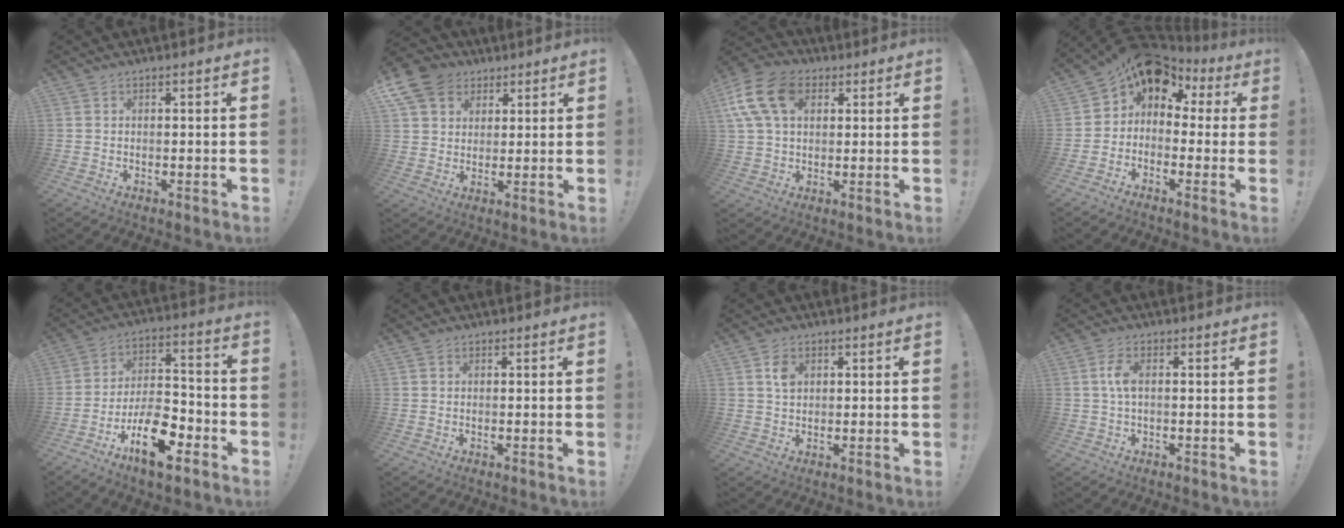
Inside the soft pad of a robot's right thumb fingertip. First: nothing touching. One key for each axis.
{"total": 11.2, "fx": 5.4, "fy": 8.9, "fz": 4.1, "tx": -0.073, "ty": -0.033, "tz": 0.109}
{"total": 15.5, "fx": 5.5, "fy": 10.5, "fz": 10.0, "tx": -0.195, "ty": -0.011, "tz": 0.107}
{"total": 7.8, "fx": 3.8, "fy": 5.7, "fz": 3.7, "tx": -0.053, "ty": -0.030, "tz": 0.067}
{"total": 16.6, "fx": -9.2, "fy": 7.5, "fz": 11.7, "tx": -0.188, "ty": 0.067, "tz": -0.146}
{"total": 0.7, "fx": 0.4, "fy": 0.5, "fz": 0.0, "tx": 0.004, "ty": -0.001, "tz": 0.007}
{"total": 3.5, "fx": 1.4, "fy": 2.4, "fz": 2.1, "tx": -0.021, "ty": -0.006, "tz": 0.023}
{"total": 4.5, "fx": 0.3, "fy": 2.0, "fz": 4.1, "tx": -0.074, "ty": 0.004, "tz": 0.004}